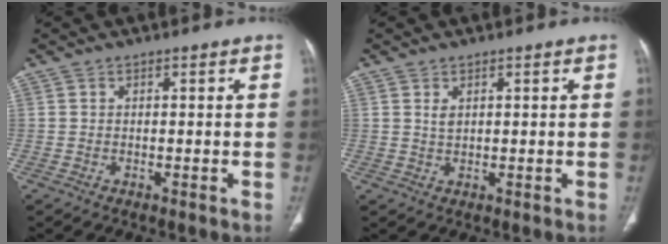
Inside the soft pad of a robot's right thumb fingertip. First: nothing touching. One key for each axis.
{"total": 1.5, "fx": 0.8, "fy": 0.8, "fz": 1.0, "tx": -0.018, "ty": -0.002, "tz": 0.022}